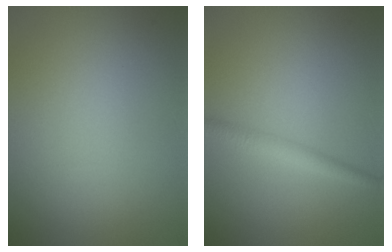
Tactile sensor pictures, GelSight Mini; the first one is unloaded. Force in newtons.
{"total": 2.3, "press": 2.3, "slide": 0.0}